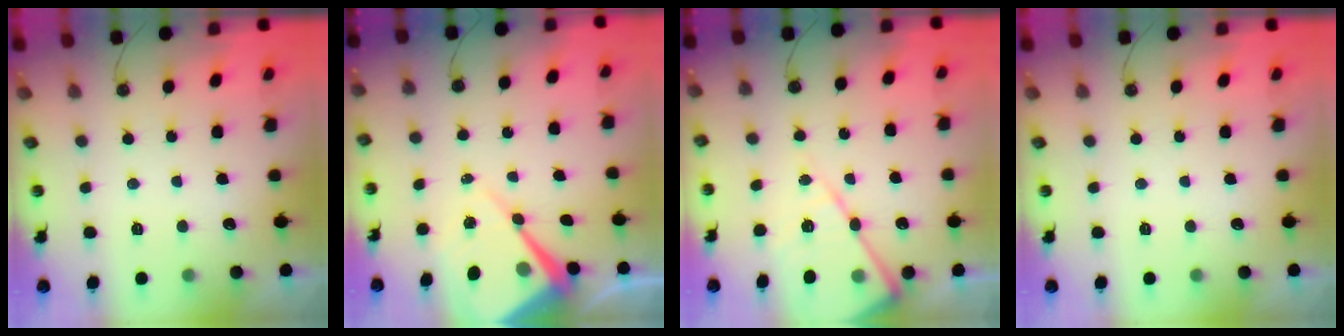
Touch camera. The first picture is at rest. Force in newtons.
{"total": 10.3, "press": 10.2, "slide": 1.1}
{"total": 13.7, "press": 13.7, "slide": 0.8}
{"total": 0.0}